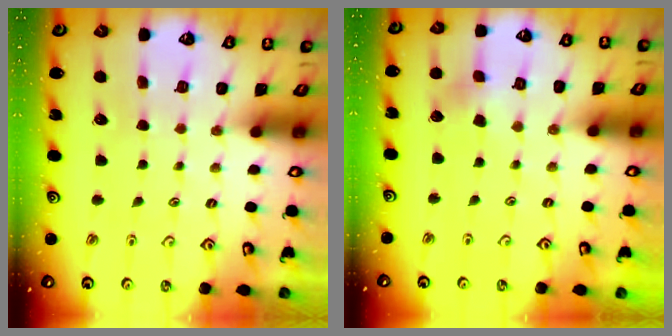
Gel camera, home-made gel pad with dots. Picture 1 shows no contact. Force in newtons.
{"total": 4.1, "press": 4.1, "slide": 0.6}